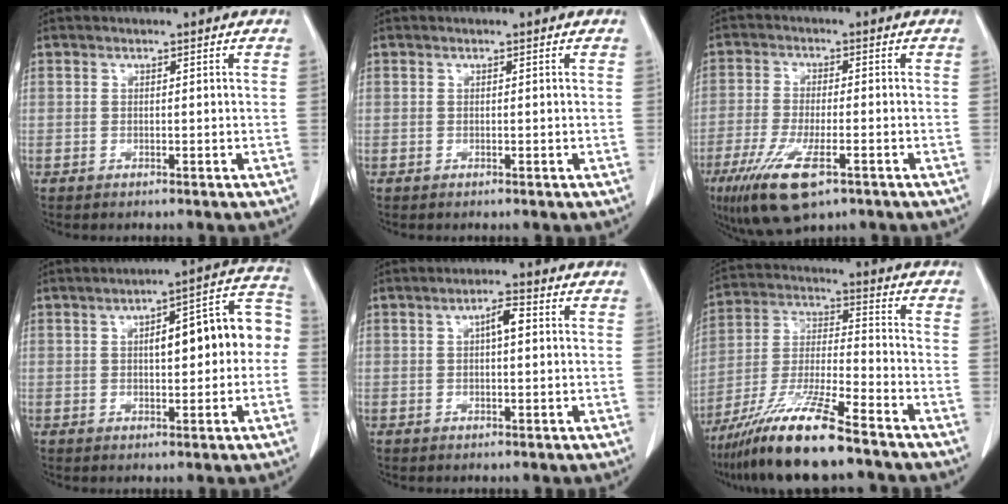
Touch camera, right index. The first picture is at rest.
{"total": 0.0}
{"total": 10.7, "force": [-5.9, 2.7, 8.5], "torque": [-0.163, -0.026, -0.098]}
{"total": 12.3, "force": [0.8, 3.6, 11.8], "torque": [-0.155, 0.049, 0.013]}
{"total": 3.2, "force": [0.6, 0.8, 3.1], "torque": [-0.051, 0.008, 0.009]}
{"total": 14.3, "force": [-10.6, 0.7, 9.6], "torque": [-0.194, -0.027, -0.196]}